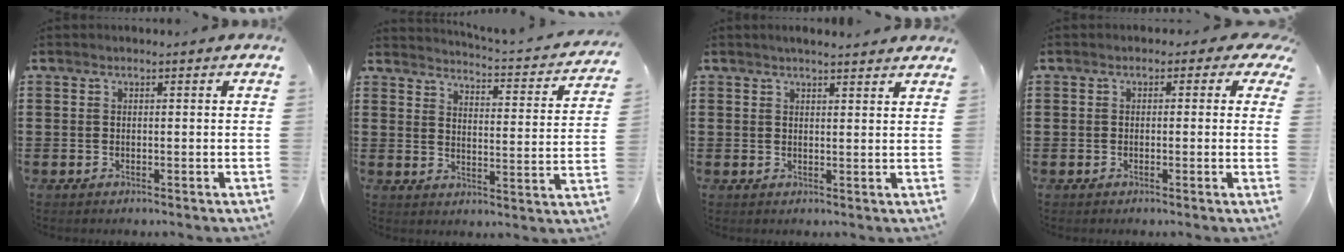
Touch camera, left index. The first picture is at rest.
{"total": 2.7, "force": [2.6, -0.4, 0.6], "torque": [-0.024, -0.033, 0.034]}
{"total": 2.1, "force": [2.0, 0.4, 0.1], "torque": [-0.007, 0.000, 0.040]}
{"total": 1.5, "force": [-0.3, 1.3, 0.7], "torque": [-0.020, 0.008, -0.009]}